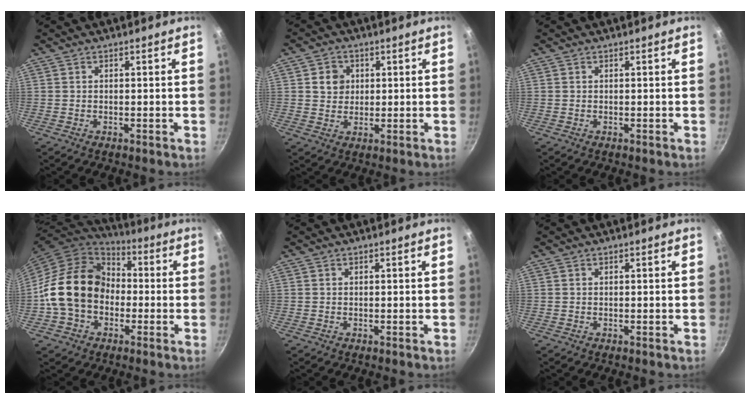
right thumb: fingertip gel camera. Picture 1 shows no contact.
{"total": 4.7, "force": [1.2, 4.2, 1.6], "torque": [-0.002, 0.001, 0.018]}
{"total": 0.0}
{"total": 18.0, "force": [-1.5, 14.3, 10.9], "torque": [-0.164, 0.046, -0.036]}
{"total": 0.0}
{"total": 0.0}